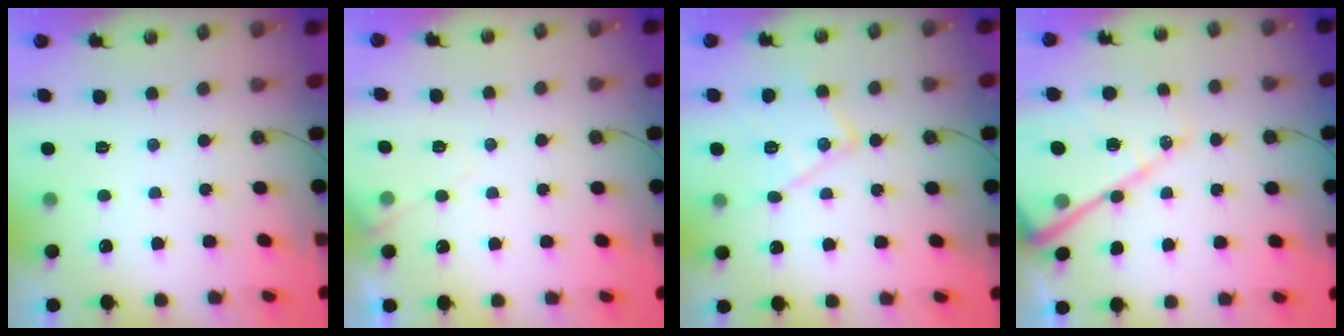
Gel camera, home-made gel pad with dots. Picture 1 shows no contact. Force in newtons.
{"total": 5.6, "press": 5.6, "slide": 0.7}
{"total": 14.0, "press": 14.0, "slide": 1.1}
{"total": 16.9, "press": 16.8, "slide": 1.7}